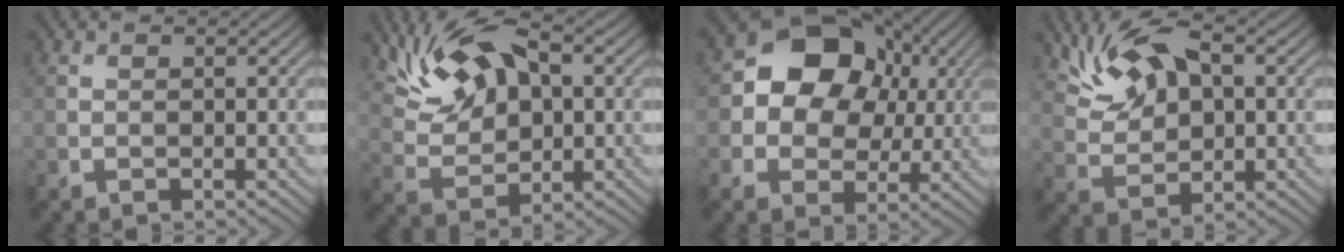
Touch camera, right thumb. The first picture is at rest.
{"total": 9.7, "force": [3.9, 5.4, 7.1], "torque": [-0.148, 0.010, 0.071]}
{"total": 11.2, "force": [2.4, 9.0, 6.2], "torque": [-0.108, 0.003, 0.022]}
{"total": 8.0, "force": [3.4, 4.4, 5.7], "torque": [-0.119, 0.006, 0.062]}